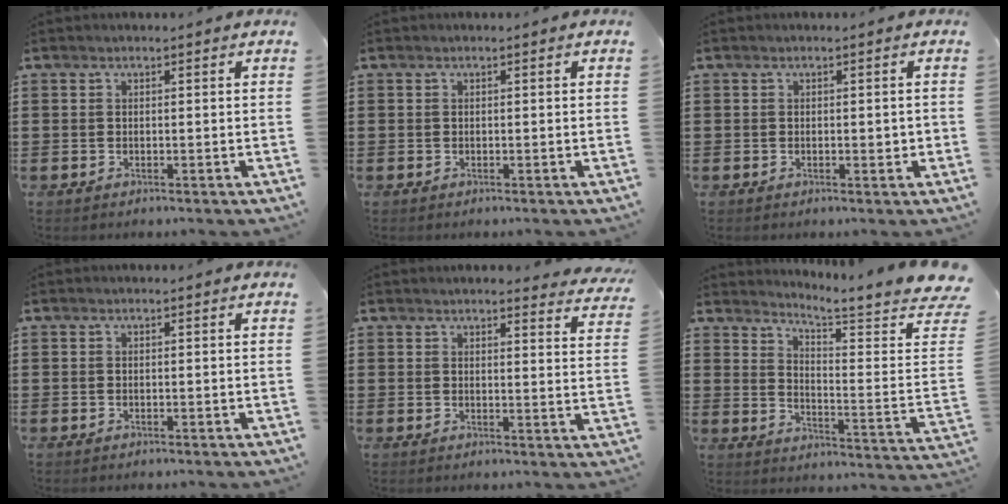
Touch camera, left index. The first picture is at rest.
{"total": 0.0}
{"total": 1.3, "force": [-0.2, 0.3, 1.2], "torque": [-0.021, 0.000, -0.003]}
{"total": 0.0}
{"total": 2.8, "force": [2.8, -0.1, 0.5], "torque": [-0.013, -0.015, 0.050]}
{"total": 4.8, "force": [4.2, -0.8, 2.2], "torque": [-0.059, -0.052, 0.065]}